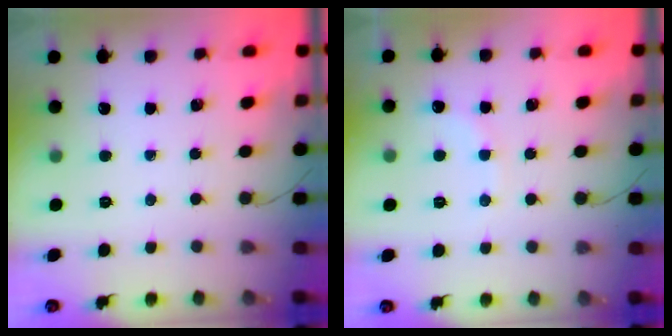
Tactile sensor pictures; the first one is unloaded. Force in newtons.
{"total": 5.8, "press": 5.6, "slide": 1.3}